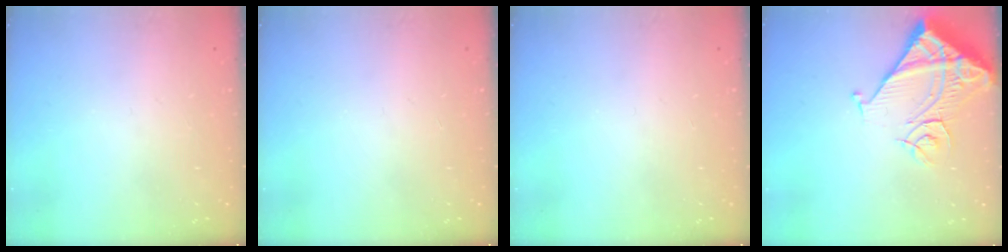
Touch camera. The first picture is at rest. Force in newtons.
{"total": 0.0}
{"total": 0.0}
{"total": 13.6, "press": 13.6, "slide": 1.6}